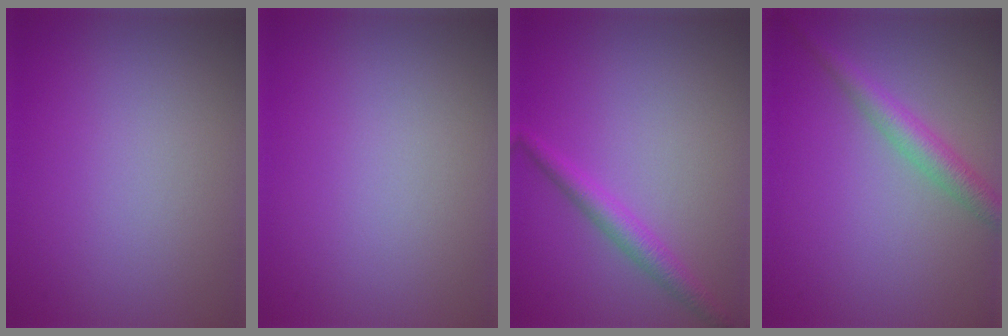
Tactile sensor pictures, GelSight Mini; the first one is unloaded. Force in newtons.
{"total": 0.0}
{"total": 2.3, "press": 2.3, "slide": 0.2}
{"total": 2.9, "press": 2.9, "slide": 0.1}